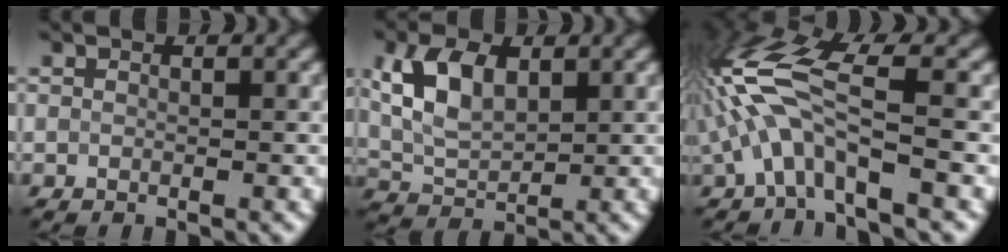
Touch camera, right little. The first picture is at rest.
{"total": 5.9, "force": [1.8, 3.5, 4.4], "torque": [-0.098, 0.008, 0.032]}
{"total": 6.3, "force": [-1.7, 1.9, 5.7], "torque": [-0.131, 0.020, -0.039]}